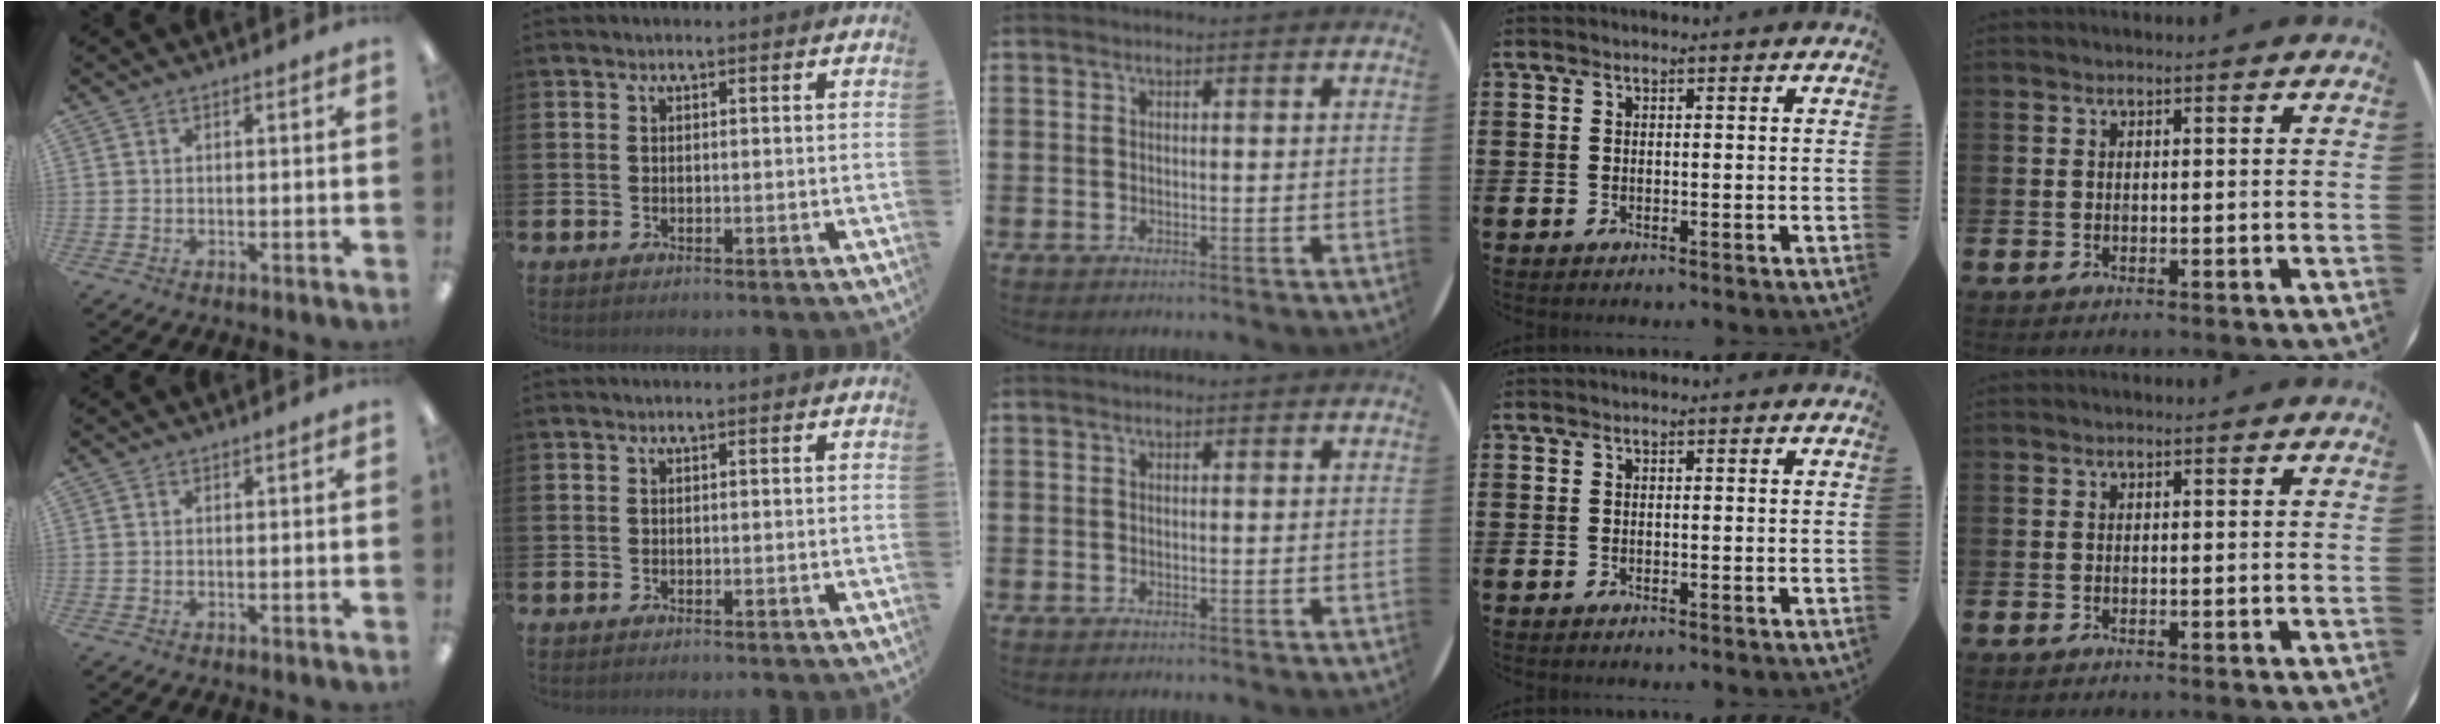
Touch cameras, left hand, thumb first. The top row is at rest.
{}